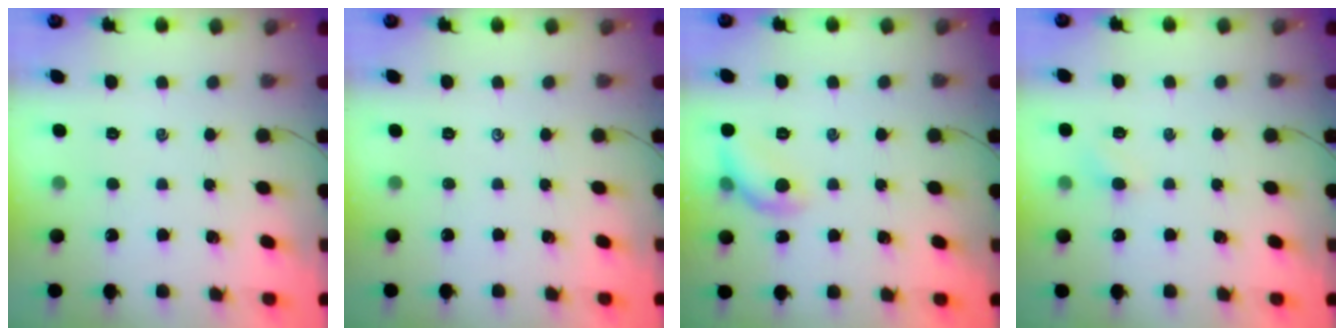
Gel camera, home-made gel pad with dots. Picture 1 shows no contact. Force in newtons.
{"total": 0.0}
{"total": 8.5, "press": 8.5, "slide": 1.0}
{"total": 2.7, "press": 2.6, "slide": 0.9}